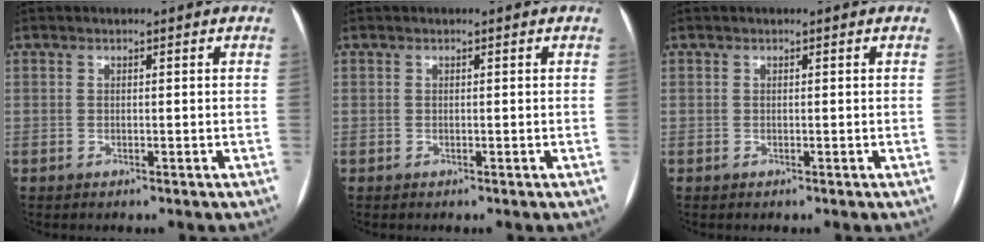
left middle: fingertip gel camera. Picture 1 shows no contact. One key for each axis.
{"total": 0.0}
{"total": 0.0}